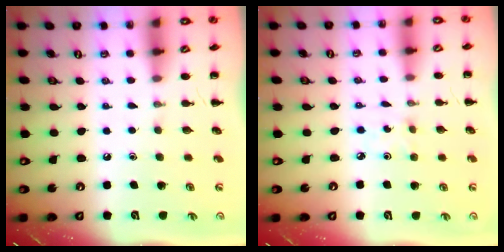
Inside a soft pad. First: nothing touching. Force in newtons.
{"total": 1.2, "press": 1.1, "slide": 0.4}